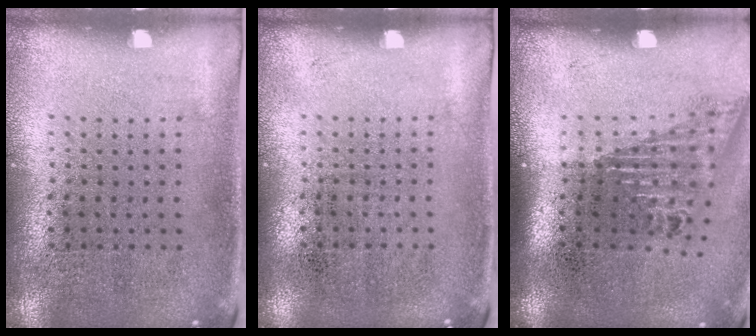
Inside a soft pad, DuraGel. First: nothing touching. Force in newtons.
{"total": 0.0}
{"total": 1.6, "press": 1.2, "slide": 1.1}